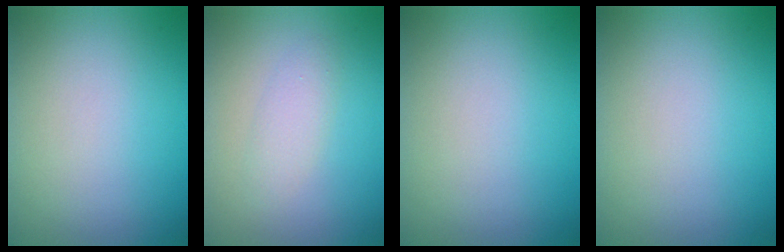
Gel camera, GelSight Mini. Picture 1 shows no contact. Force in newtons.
{"total": 1.9, "press": 1.9, "slide": 0.1}
{"total": 0.0}
{"total": 0.0}